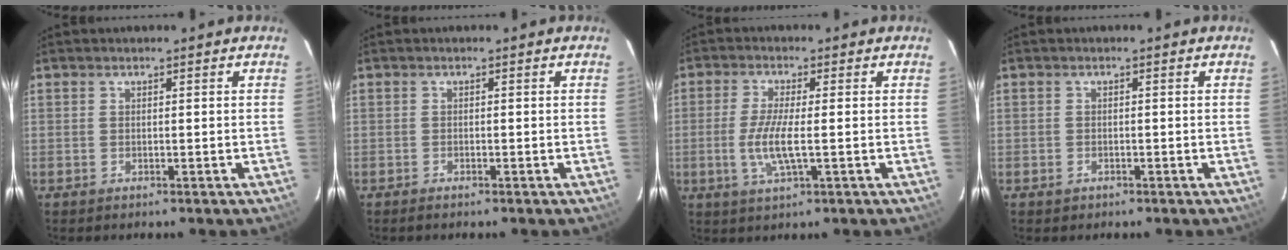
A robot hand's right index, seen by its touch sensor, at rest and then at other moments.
{"total": 0.7, "force": [-0.6, 0.2, 0.3], "torque": [-0.007, 0.000, -0.013]}
{"total": 6.7, "force": [-1.2, 1.0, 6.5], "torque": [-0.135, -0.010, -0.026]}
{"total": 1.3, "force": [-0.7, 1.0, 0.2], "torque": [-0.005, 0.002, -0.009]}